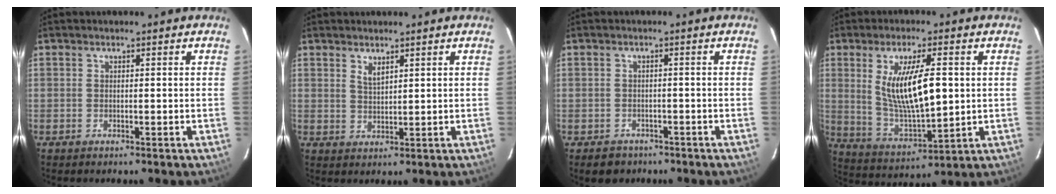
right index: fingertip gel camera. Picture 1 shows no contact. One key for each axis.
{"total": 2.3, "fx": 1.7, "fy": 0.7, "fz": 1.3, "tx": -0.023, "ty": -0.003, "tz": 0.032}
{"total": 4.0, "fx": -2.5, "fy": 3.0, "fz": 0.7, "tx": -0.011, "ty": 0.010, "tz": -0.032}
{"total": 13.8, "fx": 2.4, "fy": 4.2, "fz": 13.0, "tx": -0.237, "ty": -0.013, "tz": 0.060}